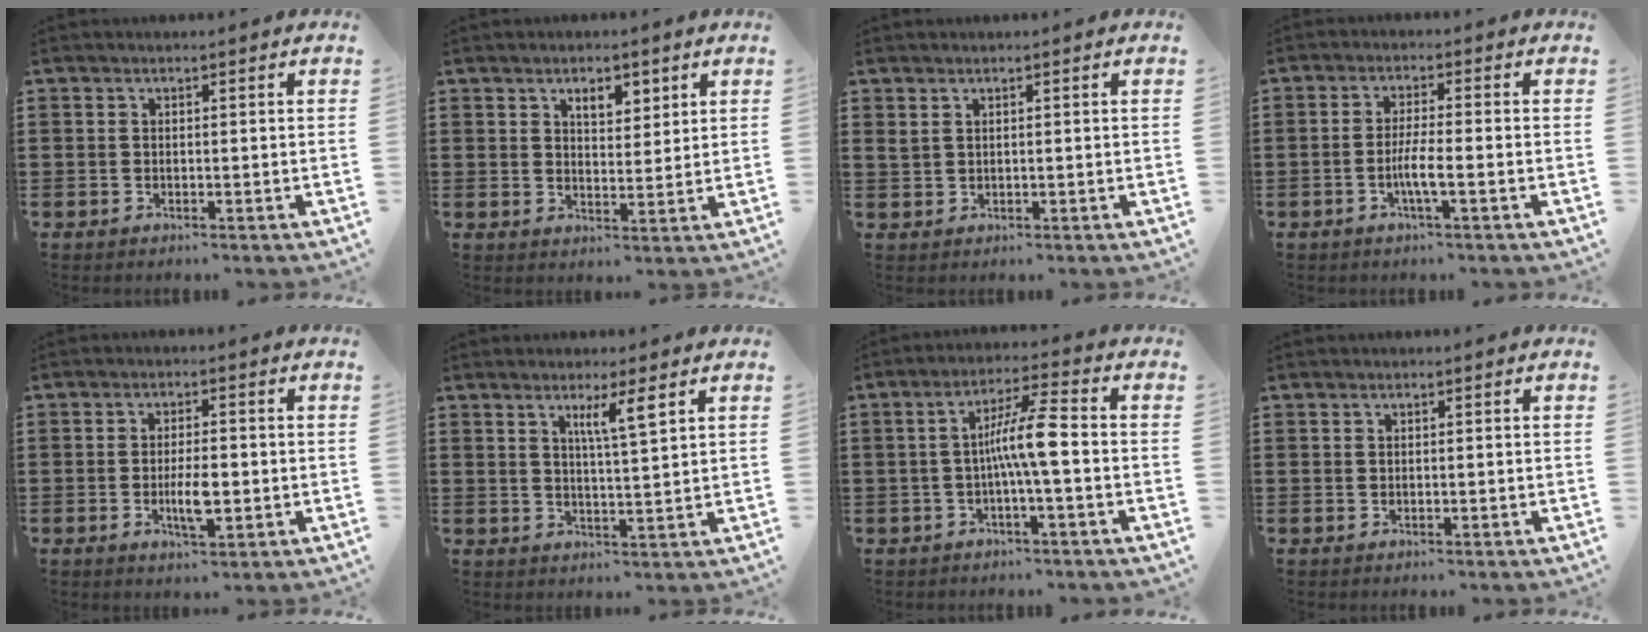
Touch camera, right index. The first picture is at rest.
{"total": 3.9, "force": [2.5, 1.9, 2.4], "torque": [-0.038, 0.003, 0.040]}
{"total": 1.1, "force": [0.9, 0.5, 0.6], "torque": [-0.015, 0.002, 0.016]}
{"total": 4.2, "force": [-1.5, 0.2, 3.9], "torque": [-0.074, -0.006, -0.030]}
{"total": 5.2, "force": [-1.0, 1.6, 4.9], "torque": [-0.098, -0.002, -0.021]}
{"total": 4.1, "force": [2.3, 0.0, 3.4], "torque": [-0.064, -0.005, 0.035]}
{"total": 7.6, "force": [-0.8, 0.7, 7.6], "torque": [-0.143, 0.003, -0.022]}
{"total": 0.0}